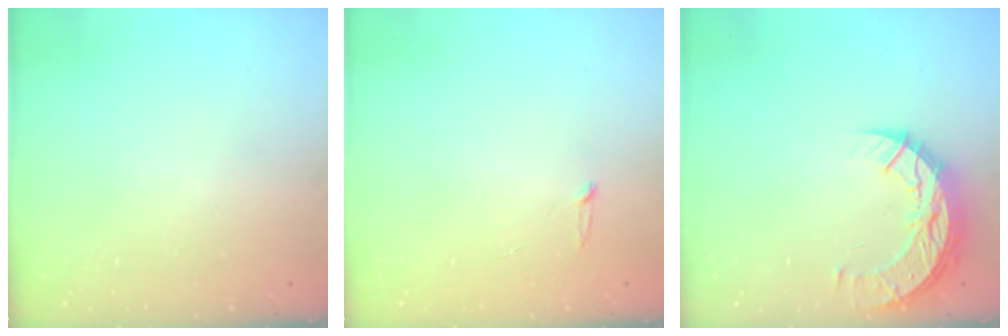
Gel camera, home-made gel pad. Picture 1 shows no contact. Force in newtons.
{"total": 2.5, "press": 2.5, "slide": 0.2}
{"total": 10.3, "press": 10.2, "slide": 0.7}